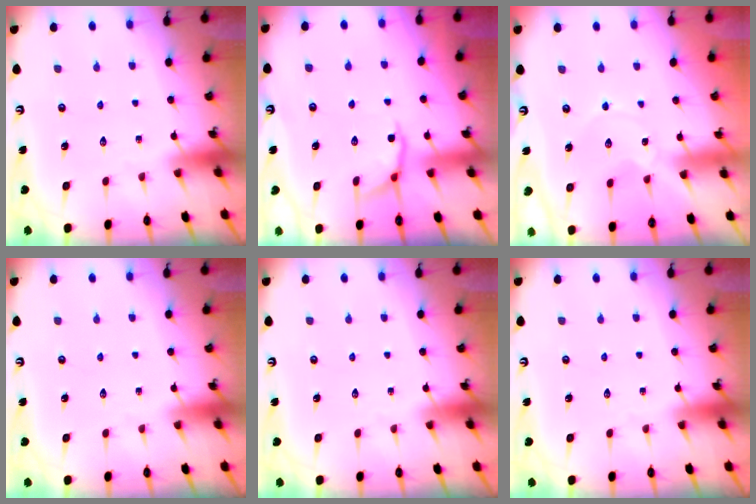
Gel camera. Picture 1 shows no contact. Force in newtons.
{"total": 3.4, "press": 2.4, "slide": 2.3}
{"total": 0.9, "press": 0.9, "slide": 0.1}
{"total": 0.0}
{"total": 0.0}
{"total": 0.0}